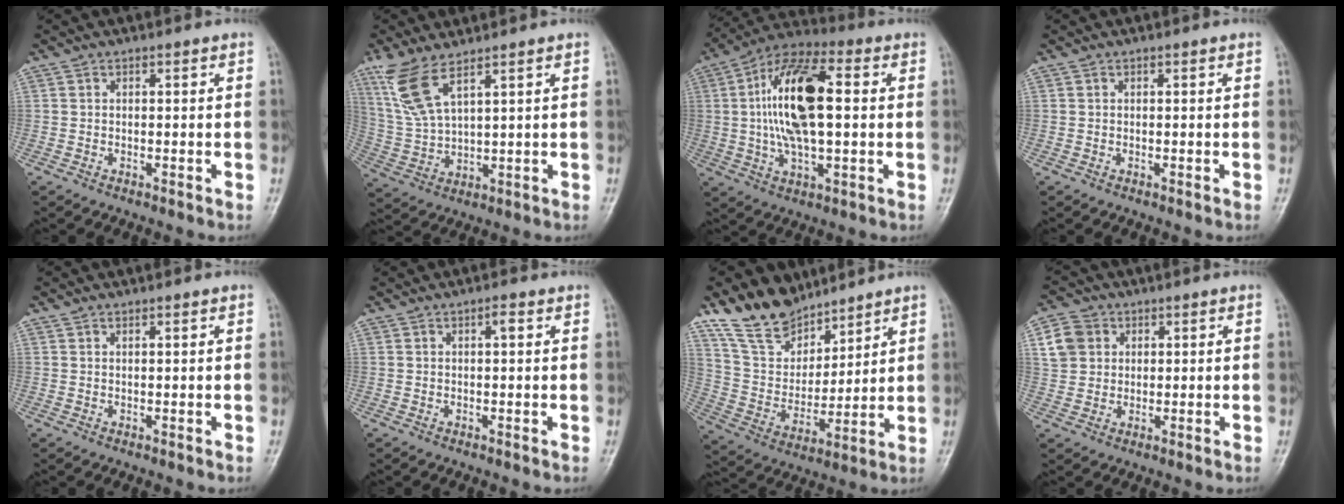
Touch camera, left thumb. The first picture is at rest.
{"total": 9.0, "force": [5.8, 2.7, 6.3], "torque": [-0.144, -0.022, 0.134]}
{"total": 17.6, "force": [1.9, 7.9, 15.6], "torque": [-0.292, 0.019, 0.029]}
{"total": 0.0}
{"total": 0.7, "force": [0.7, 0.1, 0.3], "torque": [-0.007, 0.002, 0.015]}
{"total": 1.3, "force": [0.6, 0.4, 1.1], "torque": [-0.018, 0.001, 0.008]}
{"total": 14.6, "force": [11.8, 7.3, 4.7], "torque": [-0.053, -0.064, 0.234]}
{"total": 6.2, "force": [2.1, 5.4, 2.4], "torque": [-0.026, 0.000, 0.040]}